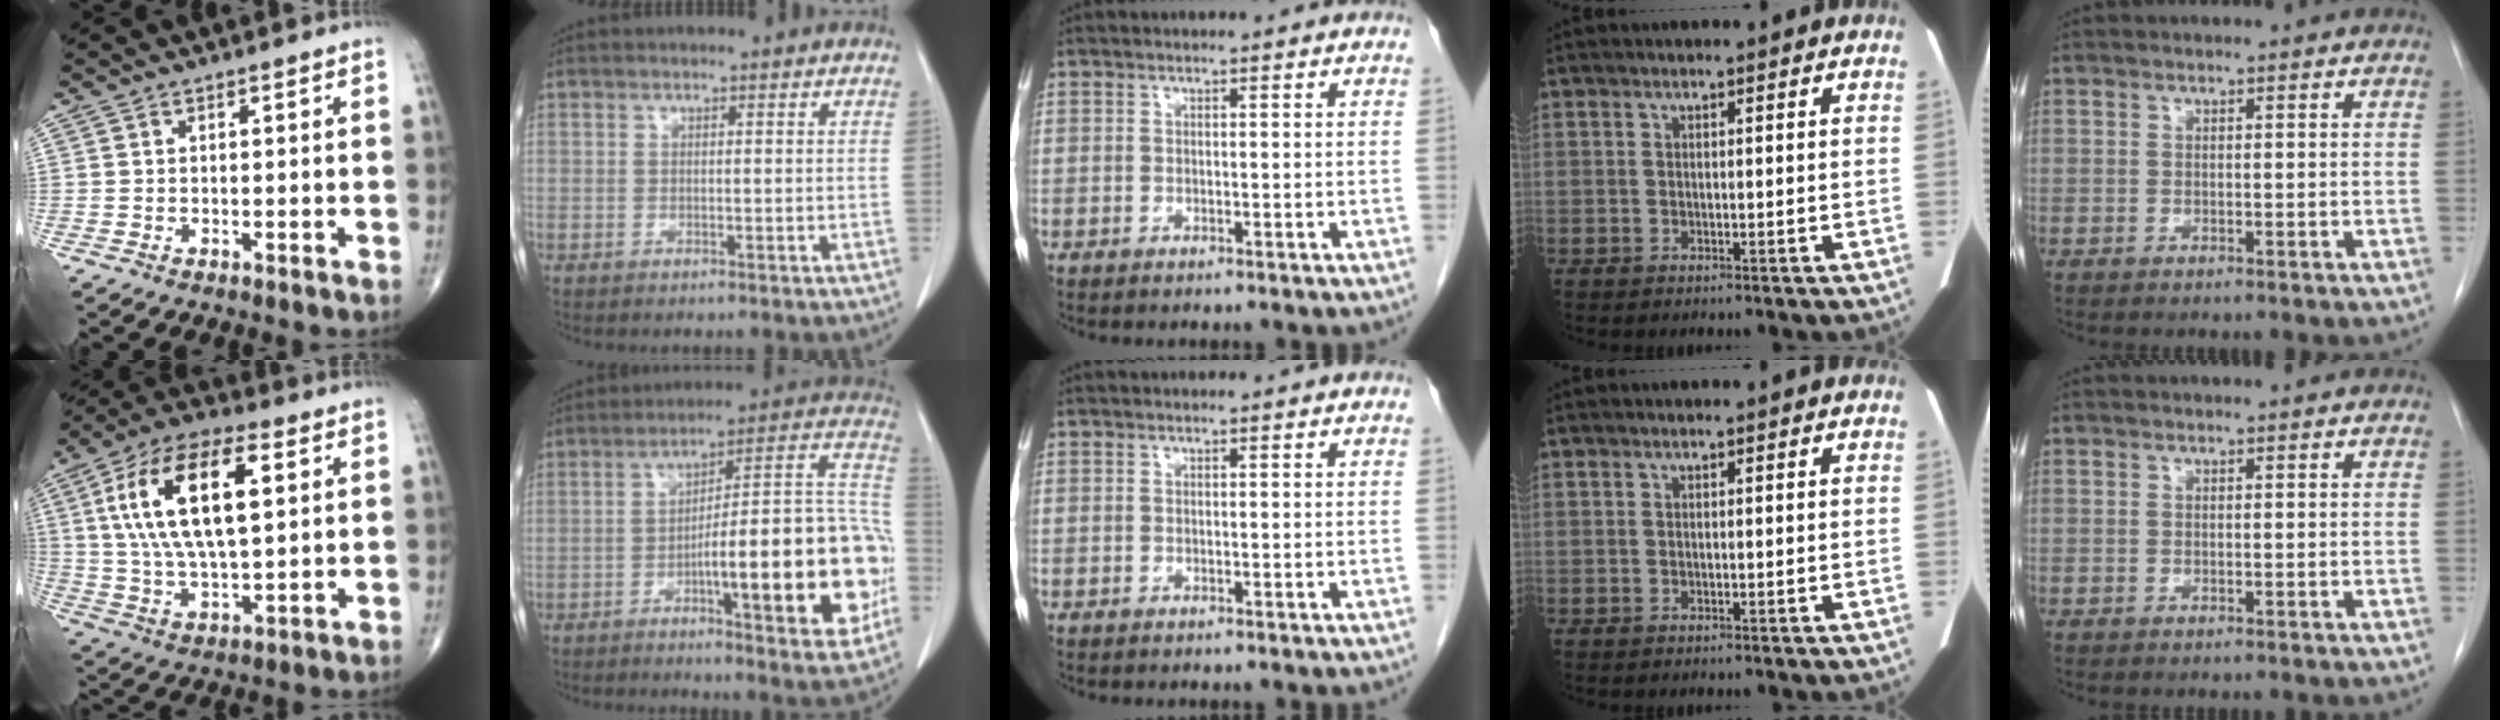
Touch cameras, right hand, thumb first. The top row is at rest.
{"thumb": {"total": 19.6, "force": [5.1, 8.6, 16.8], "torque": [-0.308, 0.003, 0.087]}, "index": {"total": 22.8, "force": [-5.8, 3.9, 21.8], "torque": [-0.246, 0.026, -0.074]}}